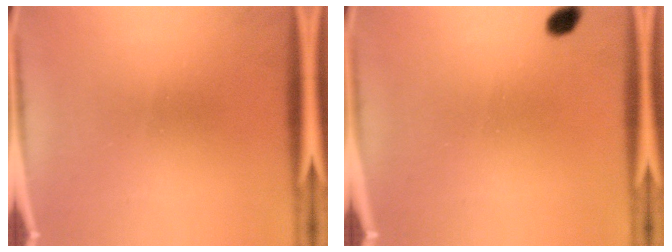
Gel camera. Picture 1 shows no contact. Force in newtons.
{"total": 2.0}